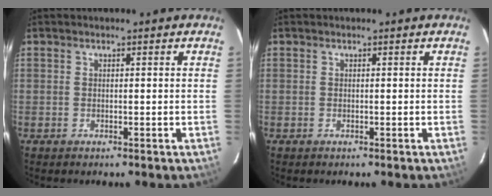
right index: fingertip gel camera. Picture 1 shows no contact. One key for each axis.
{"total": 0.0}